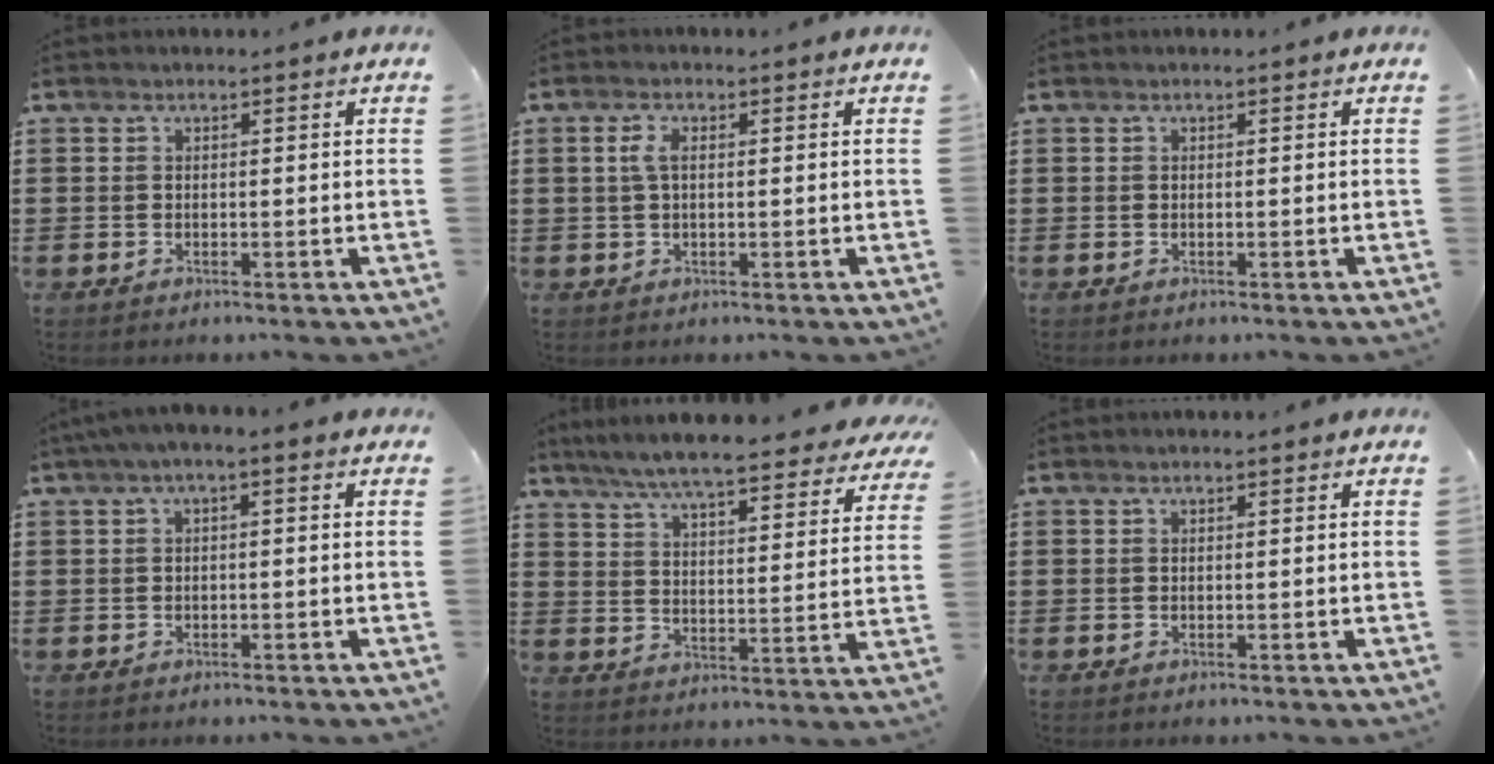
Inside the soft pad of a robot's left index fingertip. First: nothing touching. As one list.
[{"total": 2.6, "force": [0.4, 1.1, 2.4], "torque": [-0.058, 0.004, 0.003]}, {"total": 0.0}, {"total": 1.7, "force": [-0.7, 0.3, 1.5], "torque": [-0.023, -0.001, -0.014]}, {"total": 7.4, "force": [6.8, -0.2, 2.9], "torque": [-0.086, -0.044, 0.118]}, {"total": 0.0}]